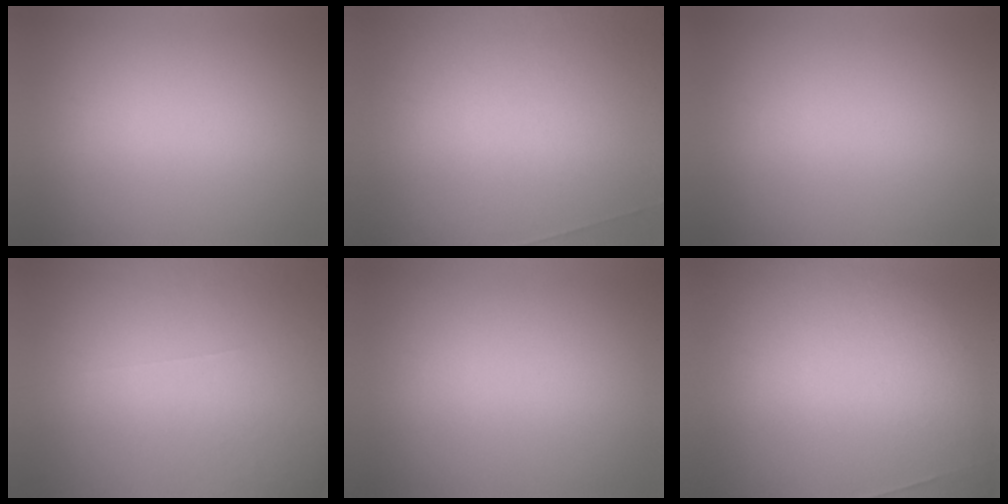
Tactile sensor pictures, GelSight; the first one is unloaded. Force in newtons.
{"total": 5.7}
{"total": 0.0}
{"total": 5.7}
{"total": 0.0}
{"total": 2.6}